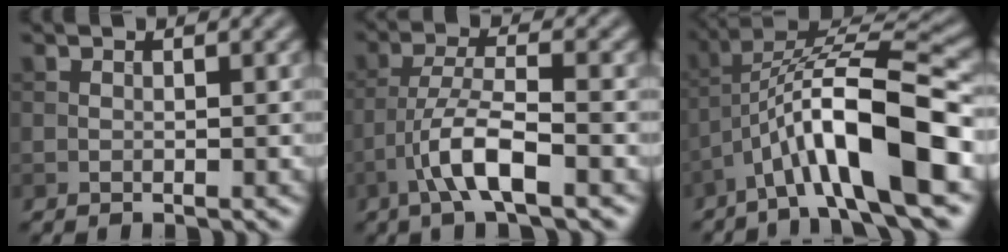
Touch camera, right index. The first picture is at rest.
{"total": 5.4, "force": [-2.6, 1.2, 4.5], "torque": [-0.089, 0.007, -0.054]}
{"total": 10.7, "force": [-4.3, 2.7, 9.5], "torque": [-0.160, 0.018, -0.073]}